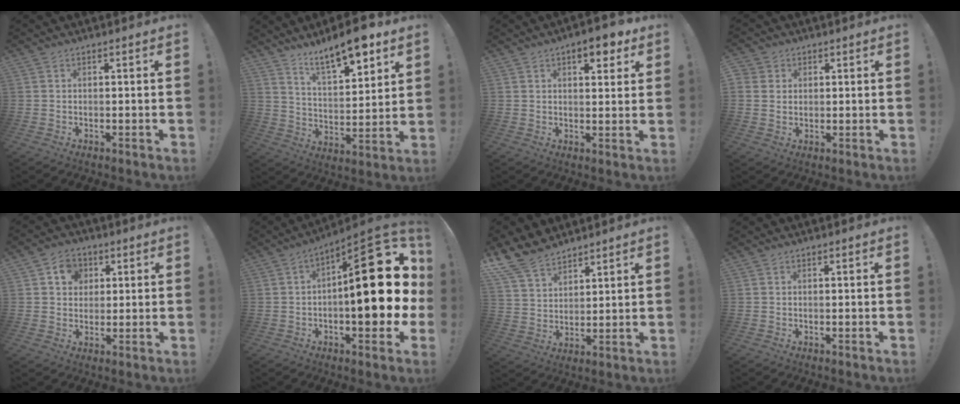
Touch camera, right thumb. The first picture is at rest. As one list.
[{"total": 13.6, "force": [10.0, 3.8, 8.4], "torque": [-0.129, -0.062, 0.168]}, {"total": 7.2, "force": [4.2, 2.9, 5.0], "torque": [-0.048, -0.021, 0.066]}, {"total": 4.3, "force": [1.4, 3.9, 1.3], "torque": [-0.018, -0.004, 0.027]}, {"total": 8.6, "force": [2.8, 7.5, 3.2], "torque": [-0.043, -0.007, 0.056]}, {"total": 23.1, "force": [0.9, 9.2, 21.2], "torque": [-0.272, -0.003, 0.017]}, {"total": 11.3, "force": [9.1, 5.6, 3.7], "torque": [-0.072, -0.062, 0.178]}, {"total": 0.0}]